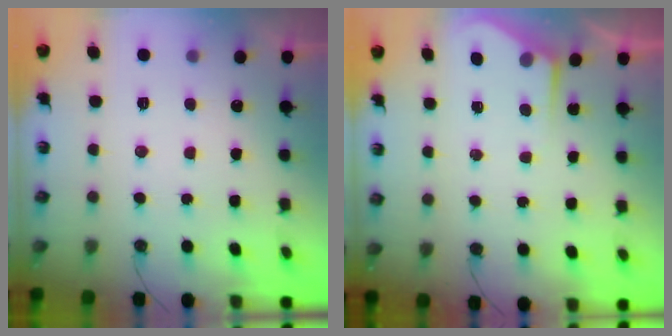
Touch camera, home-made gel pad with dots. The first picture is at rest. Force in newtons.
{"total": 2.3, "press": 2.3, "slide": 0.3}